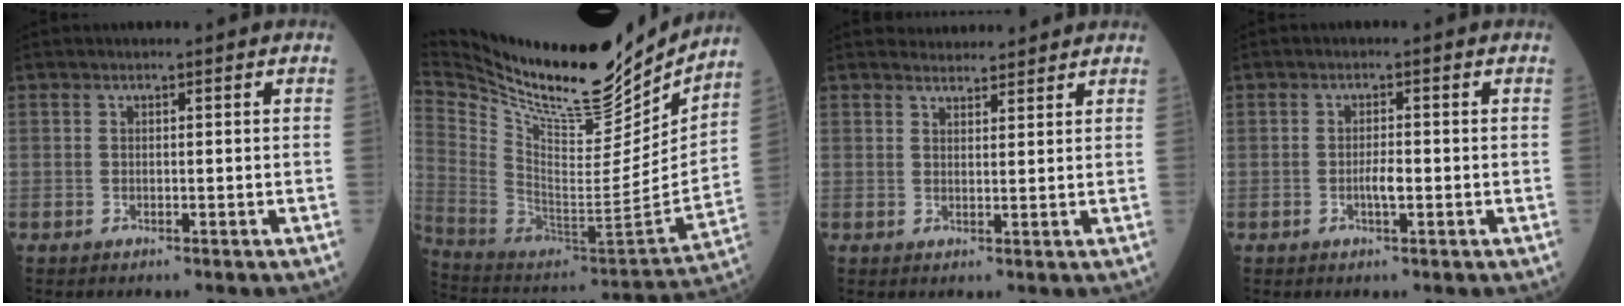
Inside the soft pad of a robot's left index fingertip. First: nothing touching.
{"total": 27.2, "force": [23.3, 5.3, 12.9], "torque": [-0.238, -0.052, 0.374]}
{"total": 4.4, "force": [4.2, 0.9, 0.3], "torque": [-0.007, 0.019, 0.059]}
{"total": 2.0, "force": [-0.6, 0.4, 1.9], "torque": [-0.036, 0.001, -0.010]}